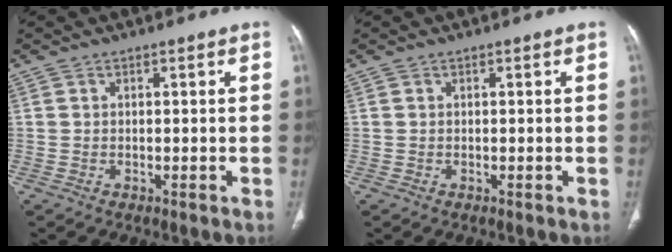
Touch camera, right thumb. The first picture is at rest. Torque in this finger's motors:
{"motor_torque": [0.00, 0.00, 0.00, 0.00, 0.02]}